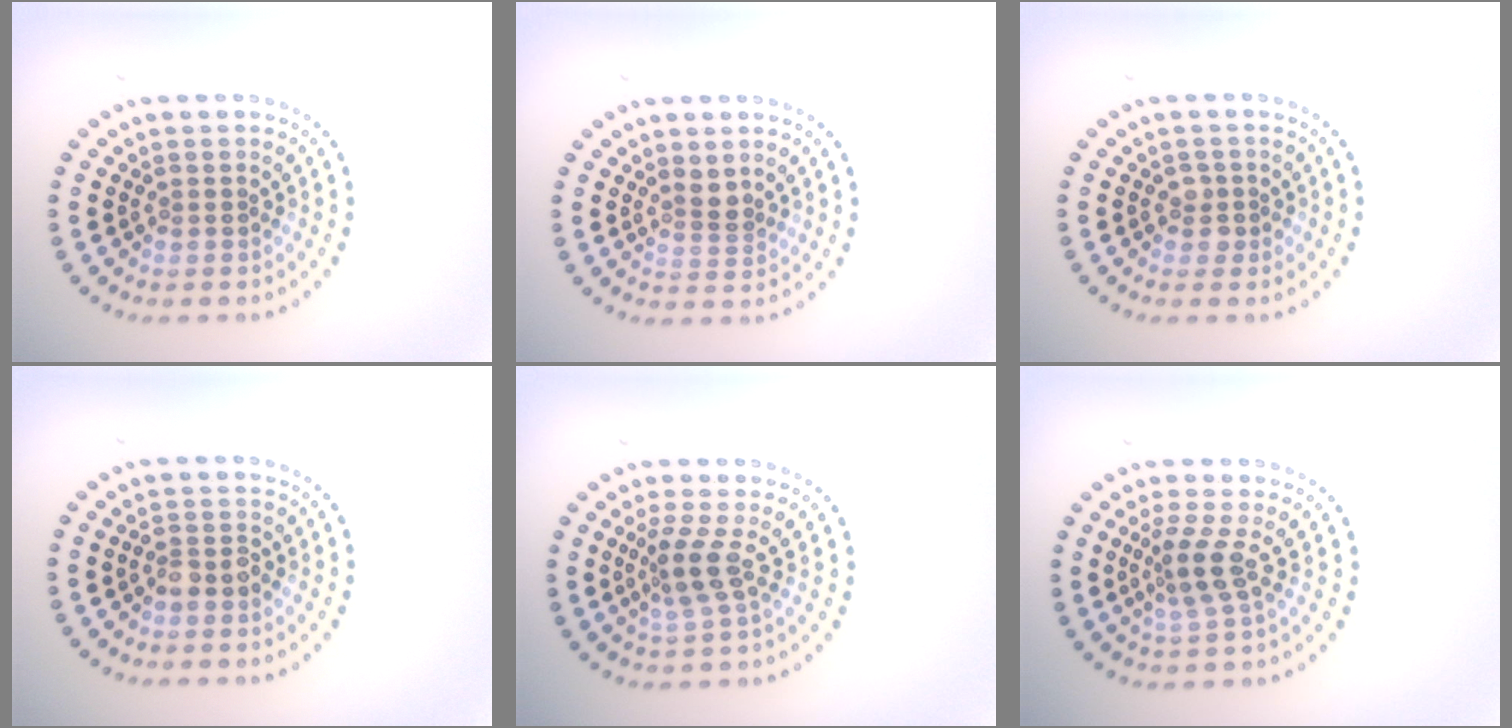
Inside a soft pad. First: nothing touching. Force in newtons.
{"total": 1.6, "press": 1.2, "slide": 1.1}
{"total": 1.2, "press": 1.1, "slide": 0.4}
{"total": 1.6, "press": 1.4, "slide": 0.7}
{"total": 2.5, "press": 1.8, "slide": 1.7}
{"total": 2.6, "press": 1.9, "slide": 1.8}